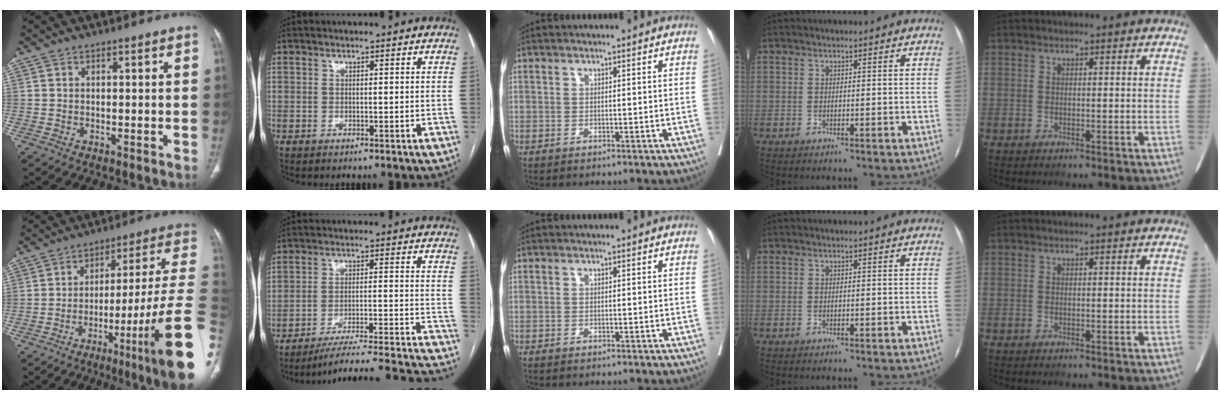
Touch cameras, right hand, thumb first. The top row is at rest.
{"thumb": {"total": 23.8, "force": [-8.7, 1.9, 22.1], "torque": [-0.251, 0.043, -0.126]}, "index": {"total": 25.5, "force": [-23.9, -1.1, 8.9], "torque": [-0.054, -0.017, -0.315]}}